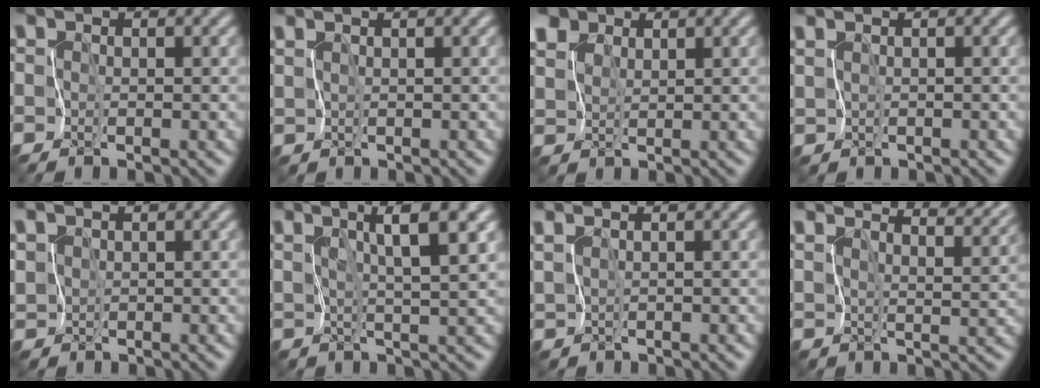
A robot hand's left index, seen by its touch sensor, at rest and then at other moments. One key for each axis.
{"total": 1.4, "fx": 1.3, "fy": -0.3, "fz": 0.5, "tx": -0.009, "ty": 0.007, "tz": 0.027}
{"total": 3.3, "fx": 2.7, "fy": 1.8, "fz": 0.5, "tx": -0.040, "ty": 0.004, "tz": 0.059}
{"total": 0.6, "fx": 0.5, "fy": 0.2, "fz": -0.3, "tx": 0.003, "ty": -0.001, "tz": 0.013}
{"total": 1.0, "fx": 0.7, "fy": 0.6, "fz": -0.4, "tx": 0.000, "ty": -0.002, "tz": 0.017}
{"total": 5.0, "fx": 2.6, "fy": 0.4, "fz": 4.2, "tx": -0.062, "ty": 0.010, "tz": 0.045}
{"total": 1.5, "fx": 1.4, "fy": -0.2, "fz": 0.3, "tx": -0.013, "ty": 0.008, "tz": 0.032}
{"total": 9.4, "fx": 8.3, "fy": 1.9, "fz": 3.9, "tx": -0.058, "ty": 0.024, "tz": 0.104}